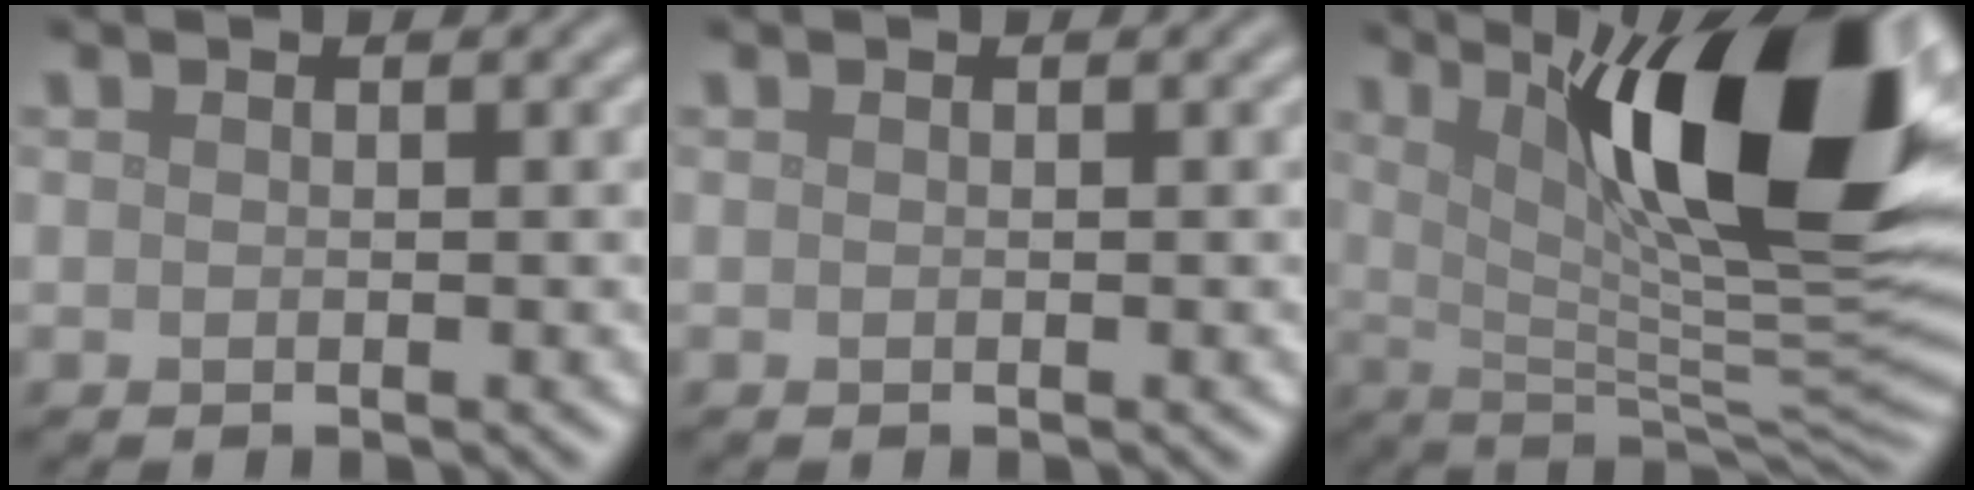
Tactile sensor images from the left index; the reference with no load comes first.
{"total": 0.0}
{"total": 16.7, "force": [6.3, 4.6, 14.7], "torque": [-0.209, -0.004, 0.098]}